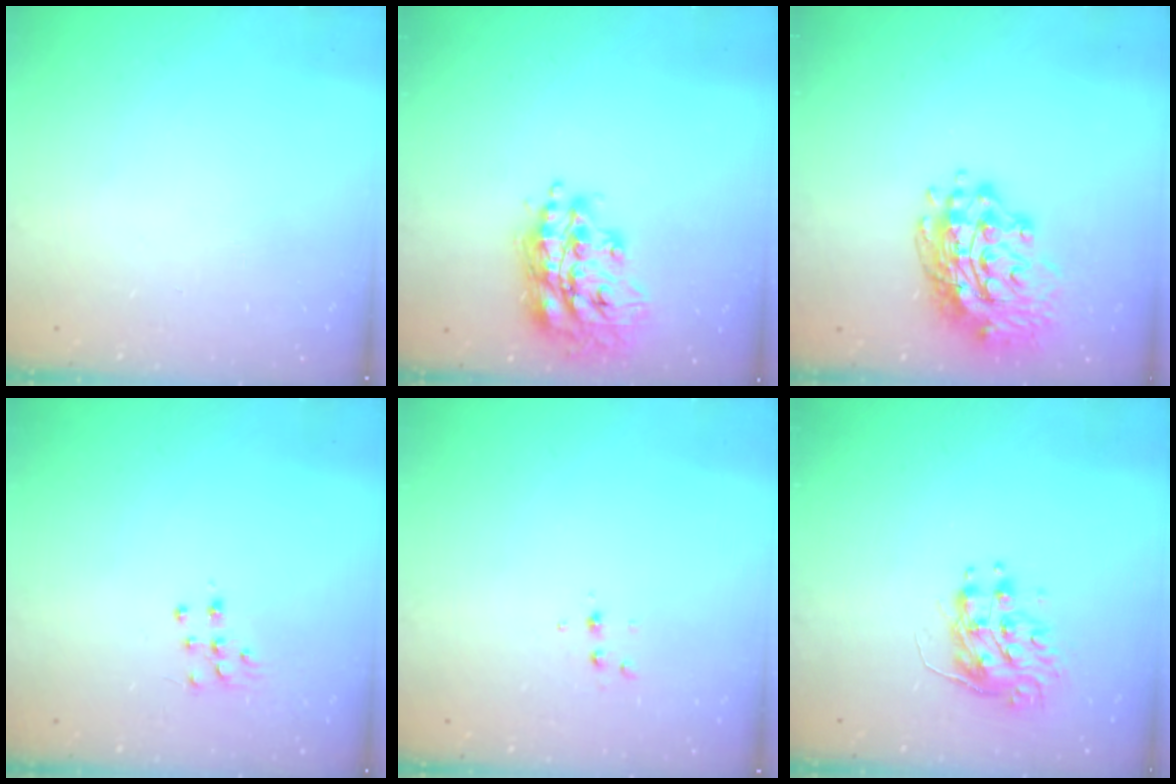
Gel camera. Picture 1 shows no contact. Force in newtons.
{"total": 17.5, "press": 17.5, "slide": 1.2}
{"total": 16.1, "press": 16.0, "slide": 1.7}
{"total": 7.0, "press": 7.0, "slide": 0.3}
{"total": 4.1, "press": 4.0, "slide": 1.1}
{"total": 8.8, "press": 8.8, "slide": 0.3}